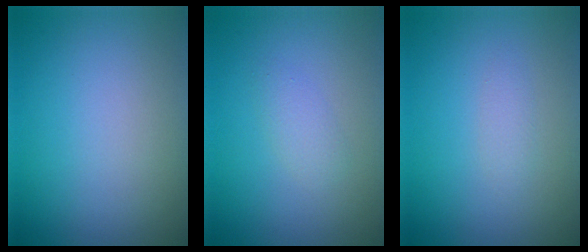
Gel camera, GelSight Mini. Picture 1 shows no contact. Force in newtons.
{"total": 1.3, "press": 1.3, "slide": 0.0}
{"total": 0.9, "press": 0.9, "slide": 0.0}